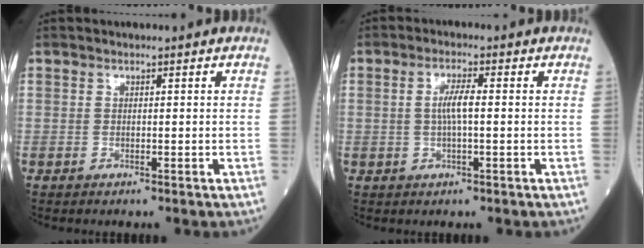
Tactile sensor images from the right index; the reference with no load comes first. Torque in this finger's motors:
{"motor_torque": [0.10, 0.01, 0.05, 0.02]}